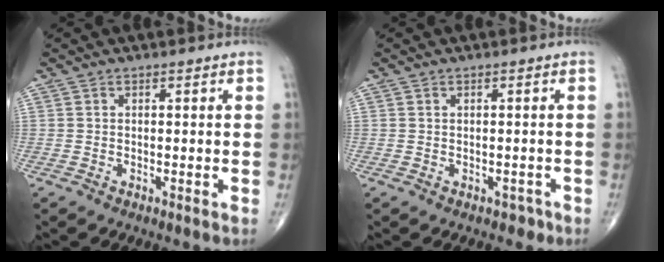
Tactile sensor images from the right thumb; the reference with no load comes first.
{"total": 1.1, "force": [-0.5, 0.9, 0.4], "torque": [0.002, 0.003, -0.006]}